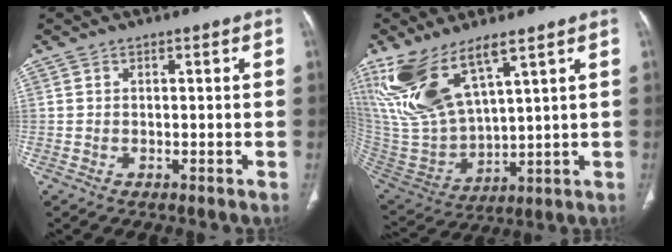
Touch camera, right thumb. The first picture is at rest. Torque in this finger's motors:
{"motor_torque": [1.71, 2.39, 1.76, 1.01, 0.25]}